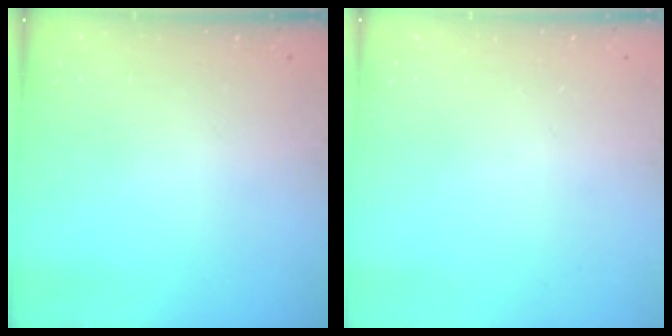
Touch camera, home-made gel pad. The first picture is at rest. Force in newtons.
{"total": 0.0}